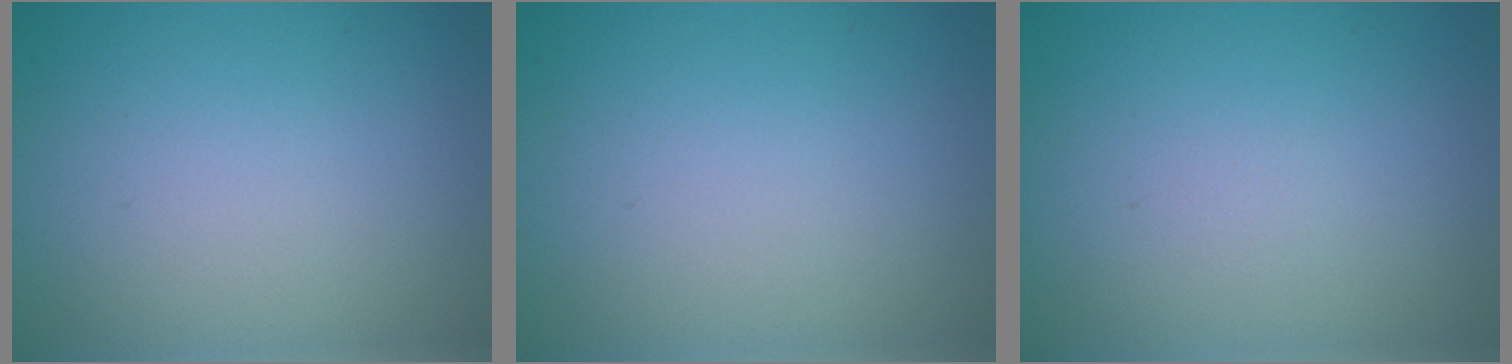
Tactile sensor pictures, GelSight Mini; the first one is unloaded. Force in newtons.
{"total": 0.0}
{"total": 0.0}